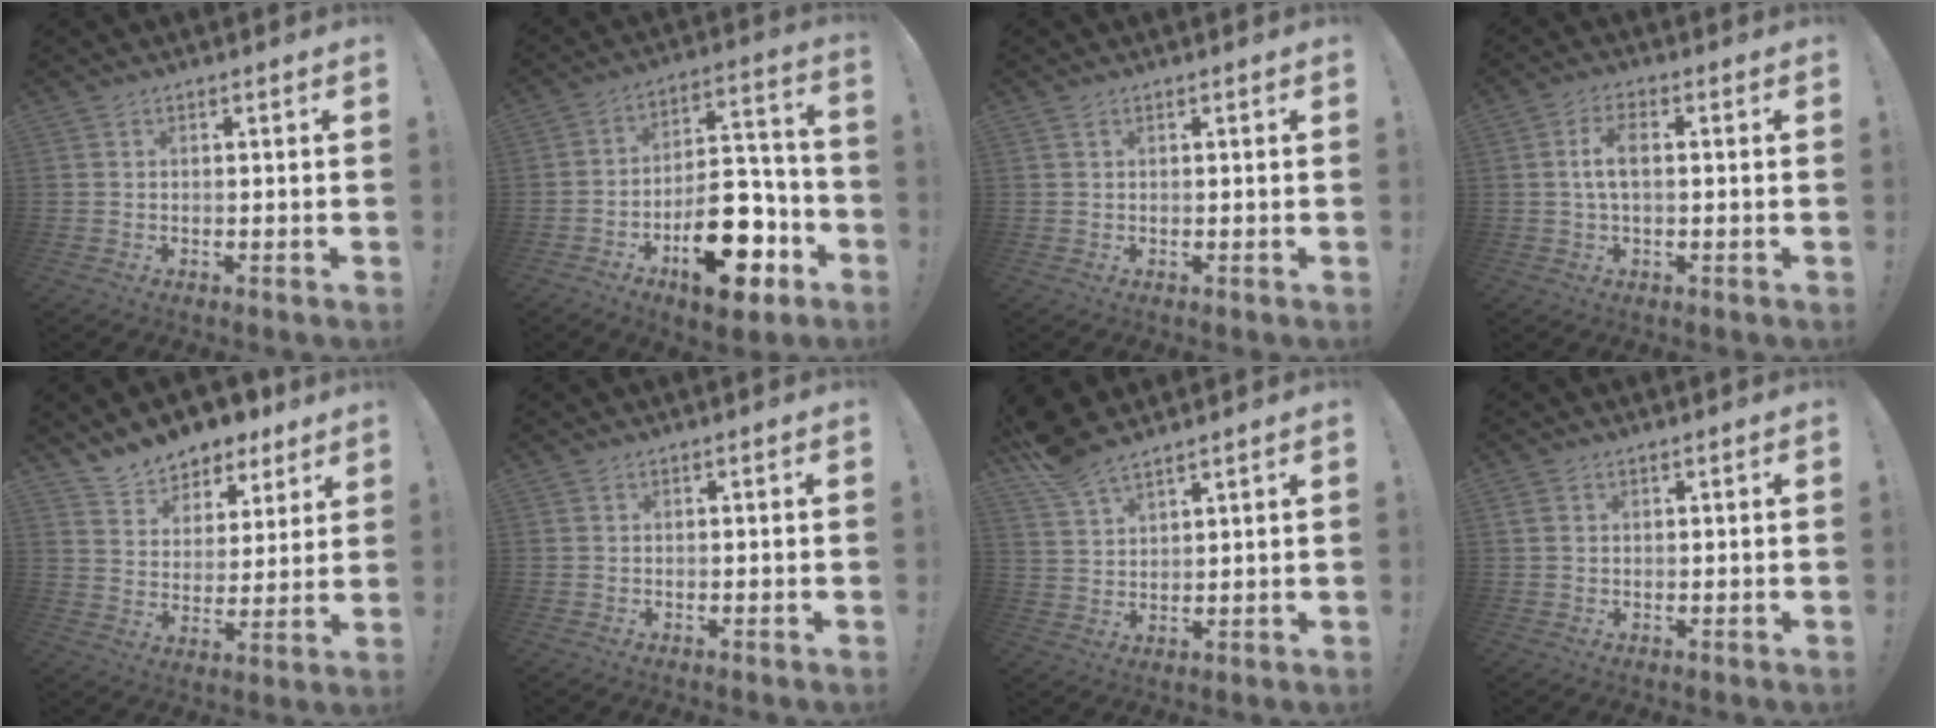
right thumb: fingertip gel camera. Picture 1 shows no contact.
{"total": 20.7, "force": [-9.9, 10.6, 14.8], "torque": [-0.205, 0.078, -0.145]}
{"total": 0.9, "force": [0.6, 0.4, 0.5], "torque": [-0.003, -0.003, 0.010]}
{"total": 5.9, "force": [0.4, 2.7, 5.2], "torque": [-0.103, 0.010, 0.007]}
{"total": 9.4, "force": [8.4, 4.3, 0.7], "torque": [-0.021, -0.075, 0.159]}
{"total": 0.0}
{"total": 8.0, "force": [6.8, 2.2, 3.4], "torque": [-0.075, -0.037, 0.133]}
{"total": 1.8, "force": [0.8, 1.3, 1.0], "torque": [-0.017, 0.002, 0.015]}